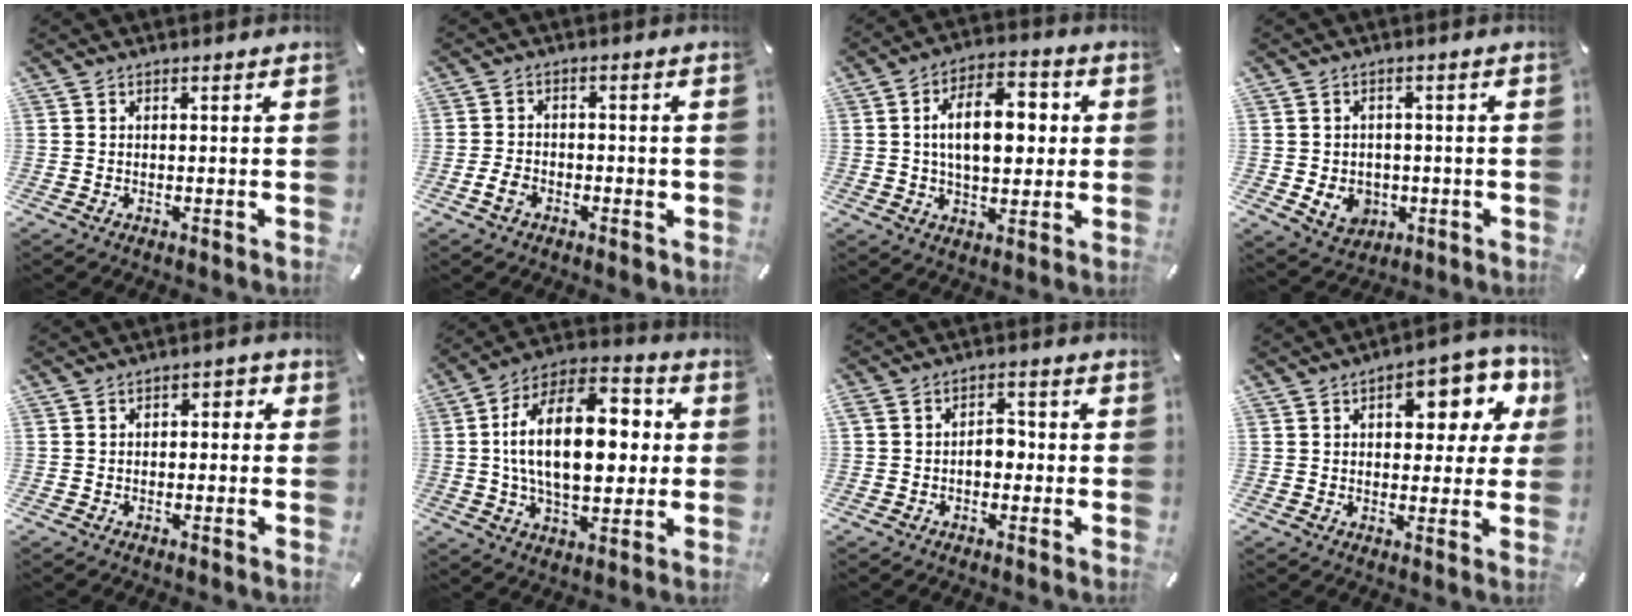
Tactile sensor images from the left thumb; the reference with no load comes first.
{"total": 4.3, "force": [-1.8, 2.8, 2.8], "torque": [-0.051, 0.008, -0.031]}
{"total": 13.5, "force": [1.4, 7.9, 10.8], "torque": [-0.176, 0.004, 0.019]}
{"total": 6.2, "force": [-1.3, 5.5, 2.5], "torque": [-0.033, 0.004, -0.022]}
{"total": 2.3, "force": [-1.5, 1.4, 1.1], "torque": [-0.021, 0.015, -0.032]}
{"total": 22.3, "force": [2.0, 12.8, 18.1], "torque": [-0.321, 0.001, 0.023]}
{"total": 4.7, "force": [-1.1, 3.2, 3.3], "torque": [-0.059, 0.014, -0.023]}
{"total": 11.4, "force": [3.9, 6.6, 8.5], "torque": [-0.099, -0.017, 0.060]}